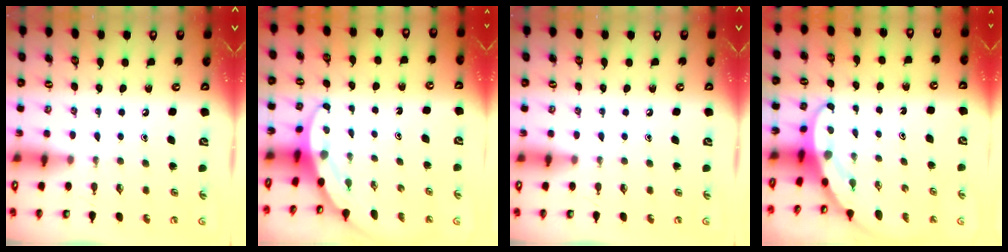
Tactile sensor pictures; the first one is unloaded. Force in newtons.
{"total": 3.6, "press": 3.6, "slide": 0.2}
{"total": 0.0}
{"total": 5.5, "press": 5.5, "slide": 0.3}